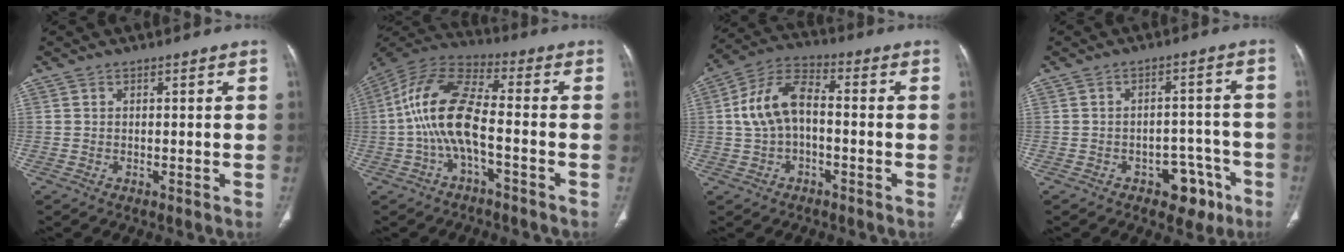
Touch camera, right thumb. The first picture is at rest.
{"total": 13.2, "force": [-2.5, 5.0, 12.0], "torque": [-0.256, 0.045, -0.054]}
{"total": 10.3, "force": [-0.4, 6.0, 8.4], "torque": [-0.163, 0.036, -0.015]}
{"total": 7.2, "force": [-4.1, 4.7, 3.7], "torque": [-0.014, 0.041, -0.051]}